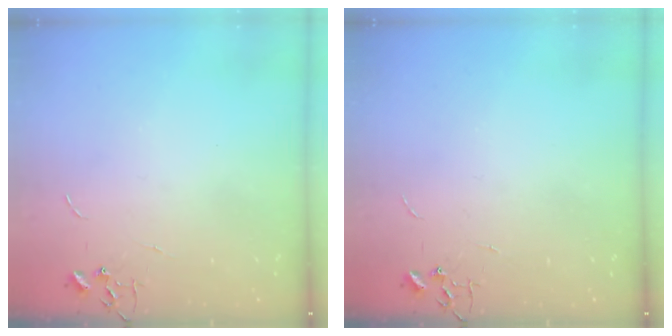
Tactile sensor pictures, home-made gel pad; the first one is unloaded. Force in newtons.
{"total": 0.0}